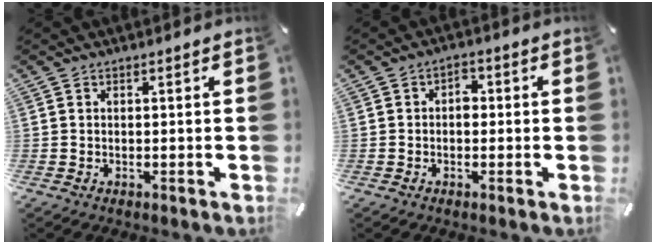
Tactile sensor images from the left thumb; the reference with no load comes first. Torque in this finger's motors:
{"motor_torque": [-0.13, -0.14, 0.04, -0.03, 0.05]}